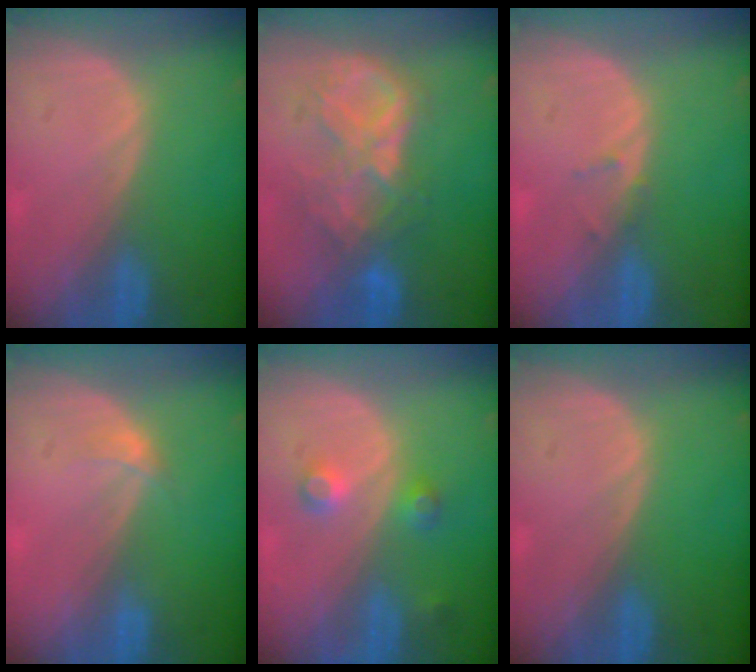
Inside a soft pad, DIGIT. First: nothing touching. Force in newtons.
{"total": 8.6, "press": 7.6, "slide": 4.1}
{"total": 1.1, "press": 0.8, "slide": 0.7}
{"total": 1.2, "press": 1.2, "slide": 0.1}
{"total": 3.5, "press": 3.3, "slide": 1.4}
{"total": 0.0}